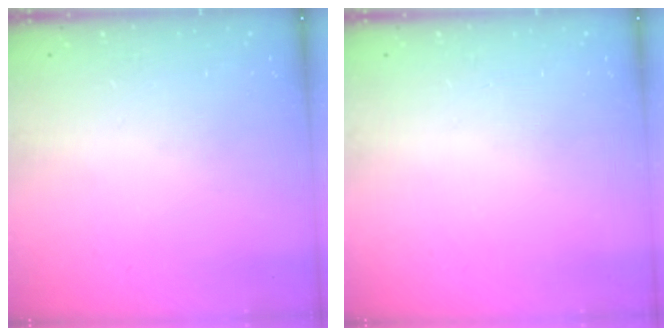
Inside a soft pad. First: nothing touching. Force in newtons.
{"total": 0.0}